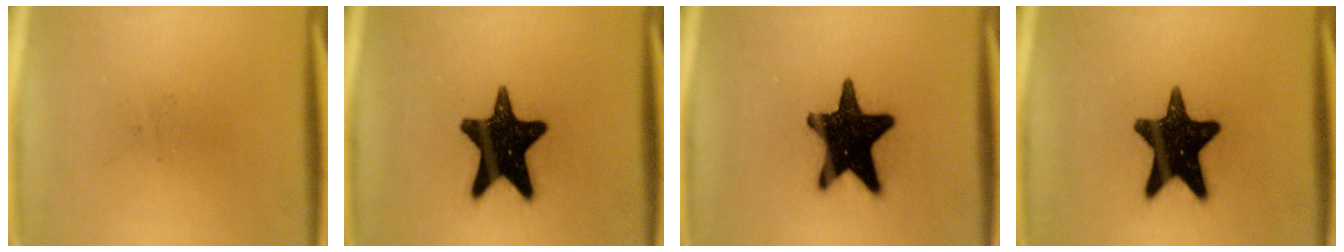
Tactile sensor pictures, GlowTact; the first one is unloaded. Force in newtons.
{"total": 17.1}
{"total": 19.3}
{"total": 16.5}